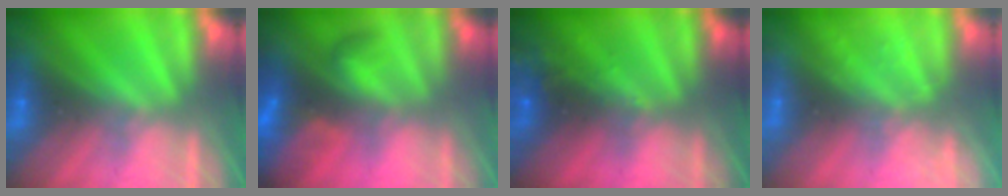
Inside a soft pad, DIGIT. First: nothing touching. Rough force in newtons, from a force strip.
{"total": 7.0}
{"total": 5.8}
{"total": 2.3}